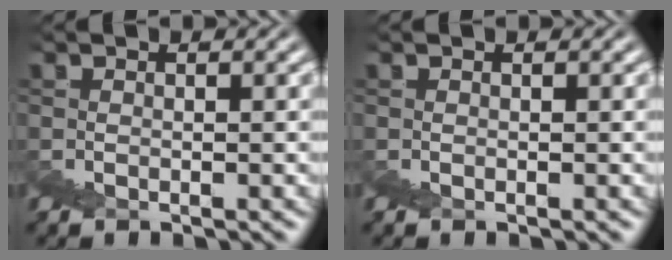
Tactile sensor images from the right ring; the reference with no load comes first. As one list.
[{"total": 0.0}]